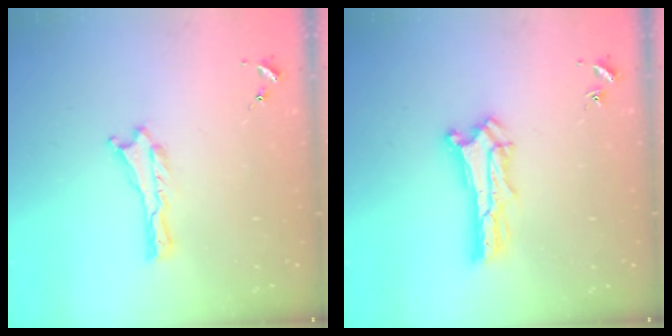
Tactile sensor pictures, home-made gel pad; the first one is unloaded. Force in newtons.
{"total": 1.4, "press": 1.4, "slide": 0.2}